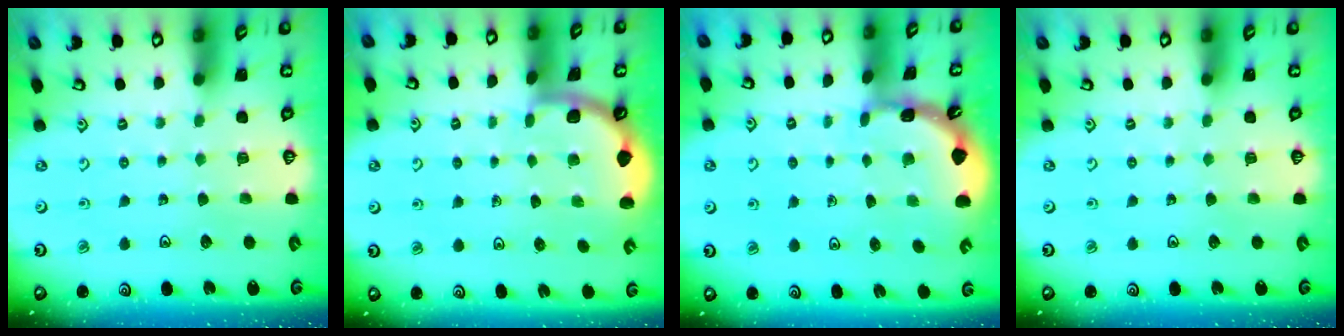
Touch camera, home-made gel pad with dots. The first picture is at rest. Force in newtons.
{"total": 1.9, "press": 1.9, "slide": 0.0}
{"total": 1.8, "press": 1.8, "slide": 0.1}
{"total": 0.0}